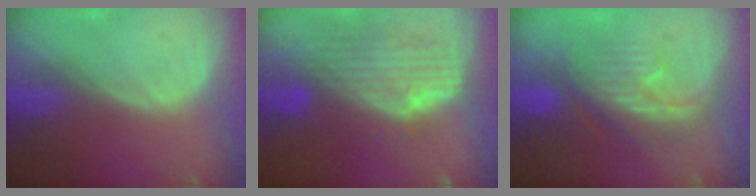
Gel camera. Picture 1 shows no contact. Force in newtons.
{"total": 10.2, "press": 8.9, "slide": 4.9}
{"total": 8.0, "press": 8.0, "slide": 1.0}